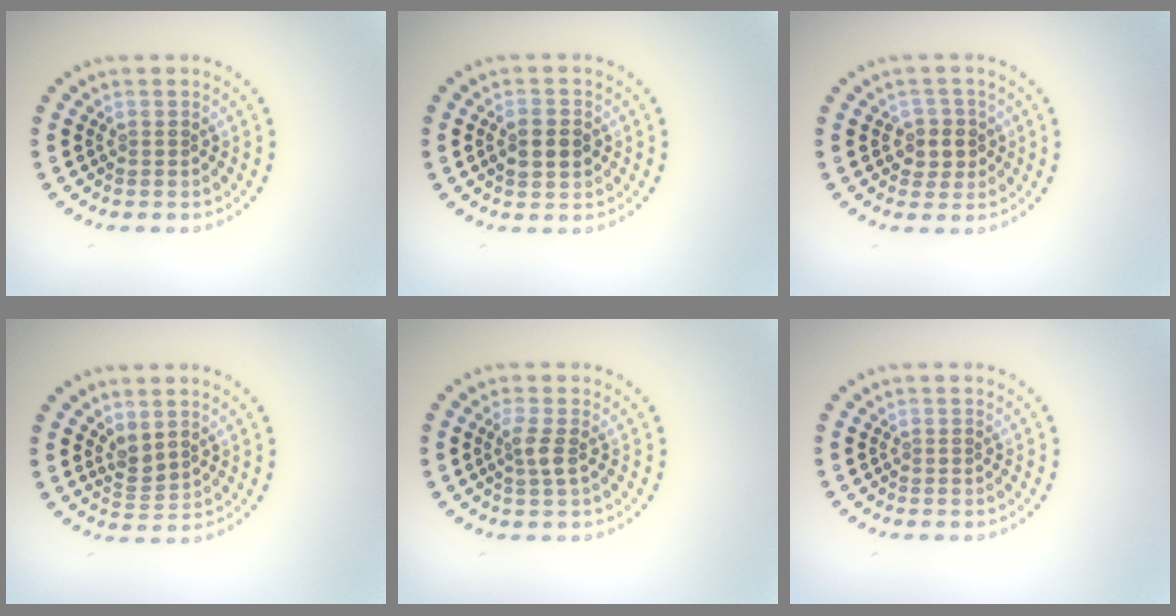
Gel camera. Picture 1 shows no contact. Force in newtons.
{"total": 2.4, "press": 2.4, "slide": 0.1}
{"total": 2.1, "press": 2.0, "slide": 0.8}
{"total": 1.9, "press": 1.6, "slide": 1.1}
{"total": 1.7, "press": 1.4, "slide": 1.0}
{"total": 0.0}